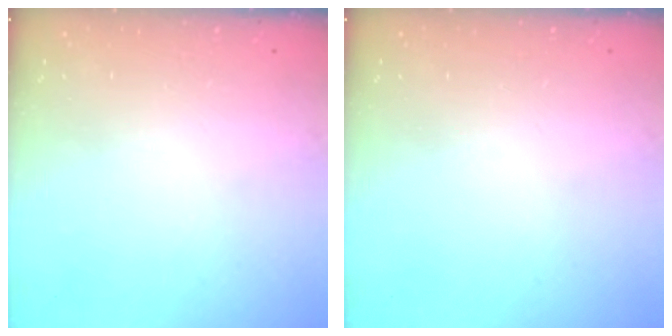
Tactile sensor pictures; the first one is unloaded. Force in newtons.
{"total": 0.0}